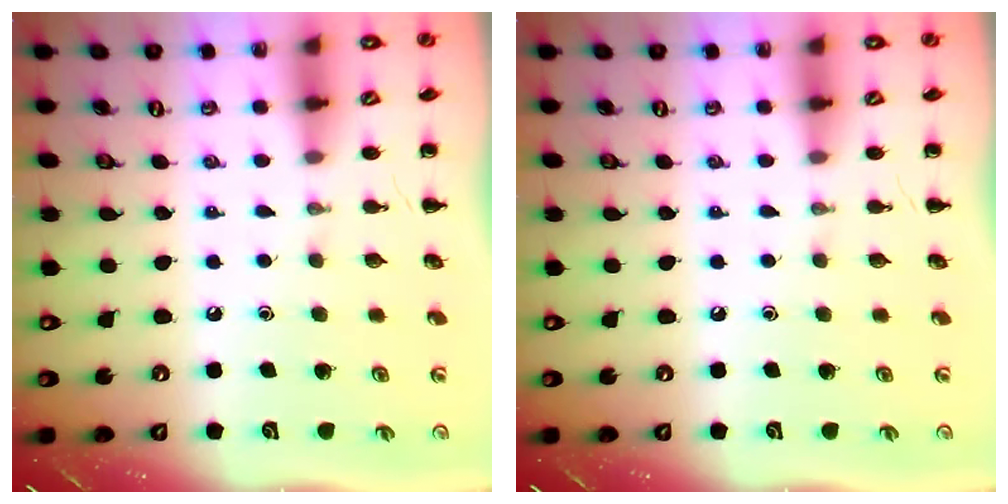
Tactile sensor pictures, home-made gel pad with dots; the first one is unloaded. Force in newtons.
{"total": 0.0}